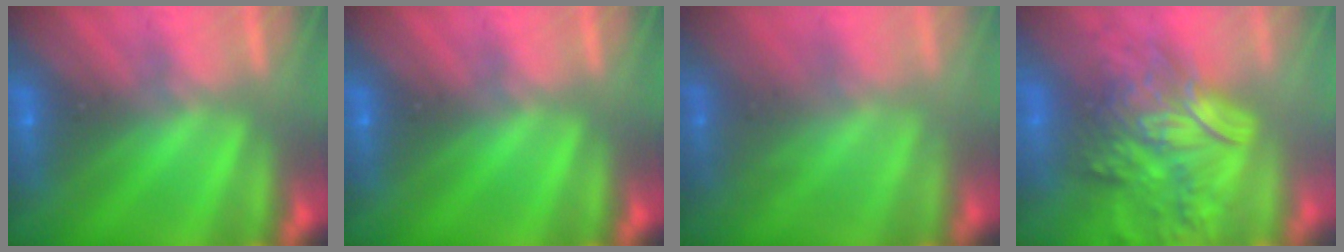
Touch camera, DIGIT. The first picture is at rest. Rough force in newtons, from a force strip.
{"total": 0.0}
{"total": 2.1}
{"total": 6.0}